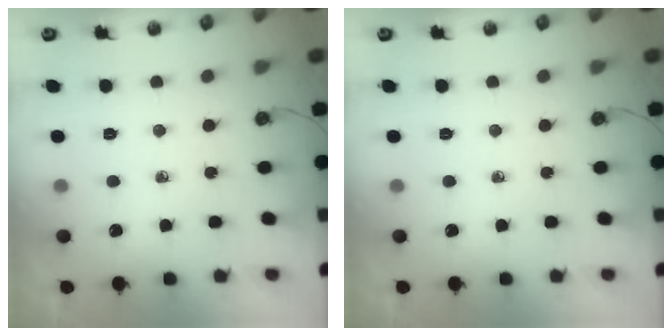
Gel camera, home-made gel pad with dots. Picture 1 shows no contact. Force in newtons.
{"total": 0.0}